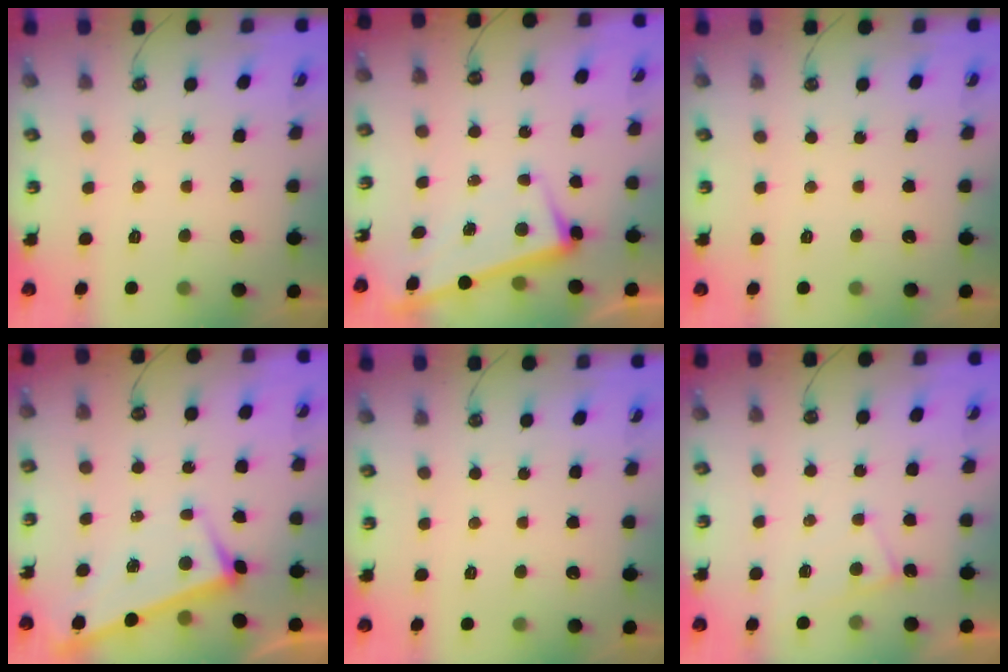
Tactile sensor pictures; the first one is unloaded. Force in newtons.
{"total": 2.5, "press": 2.4, "slide": 0.7}
{"total": 0.0}
{"total": 3.8, "press": 3.8, "slide": 0.2}
{"total": 0.0}
{"total": 0.6, "press": 0.6, "slide": 0.1}